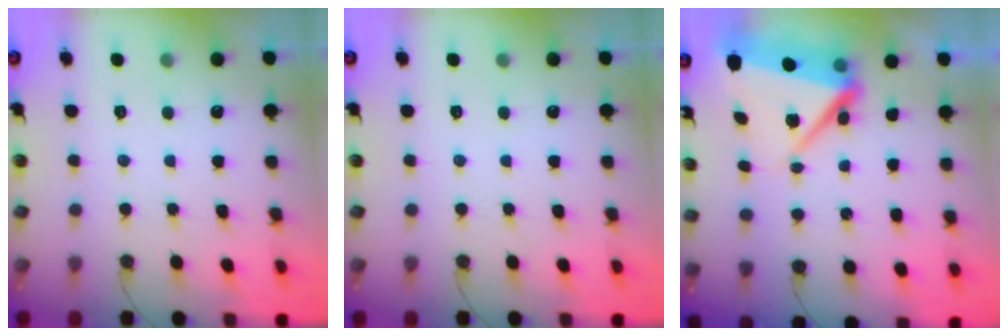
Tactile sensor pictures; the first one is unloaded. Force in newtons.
{"total": 0.0}
{"total": 10.4, "press": 9.6, "slide": 4.1}